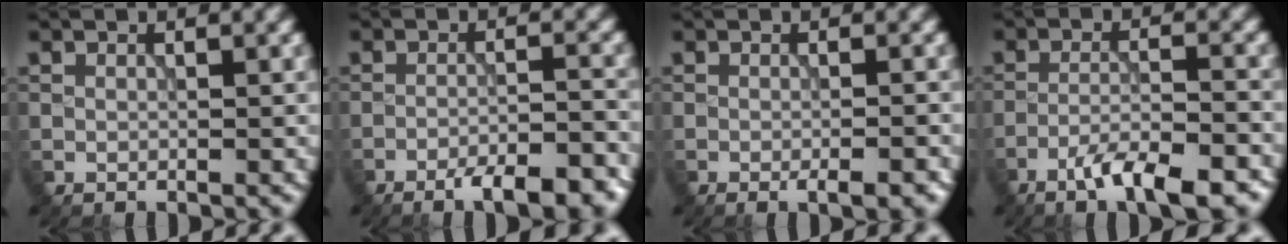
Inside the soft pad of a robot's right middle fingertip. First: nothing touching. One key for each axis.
{"total": 6.6, "fx": -5.0, "fy": 1.6, "fz": 3.9, "tx": -0.061, "ty": -0.003, "tz": -0.067}
{"total": 2.3, "fx": -1.3, "fy": 0.4, "fz": 1.9, "tx": -0.025, "ty": -0.001, "tz": -0.021}
{"total": 6.8, "fx": -4.7, "fy": 1.4, "fz": 4.8, "tx": -0.079, "ty": 0.003, "tz": -0.075}